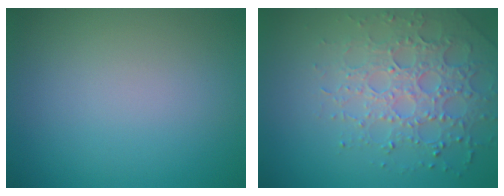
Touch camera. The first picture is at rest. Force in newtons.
{"total": 3.9, "press": 3.9, "slide": 0.6}